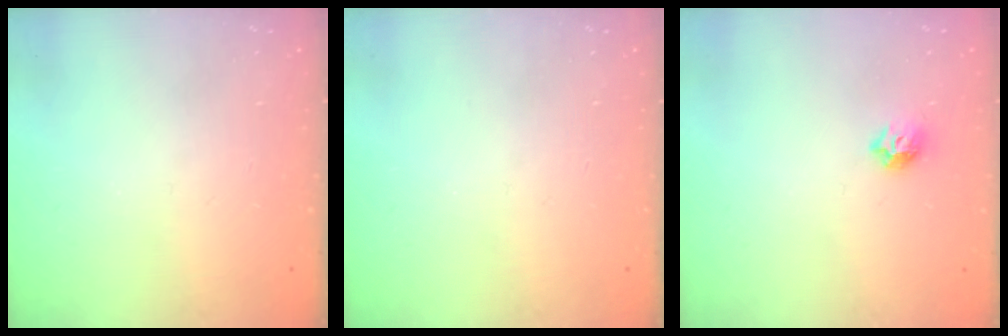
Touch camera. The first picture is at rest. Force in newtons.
{"total": 0.0}
{"total": 5.3, "press": 5.2, "slide": 1.2}